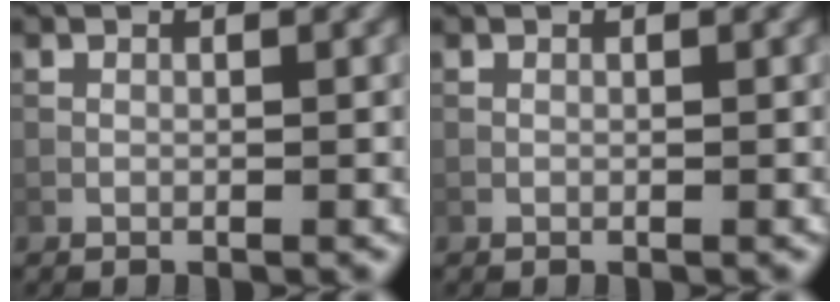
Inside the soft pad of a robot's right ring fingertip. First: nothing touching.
{"total": 0.0}